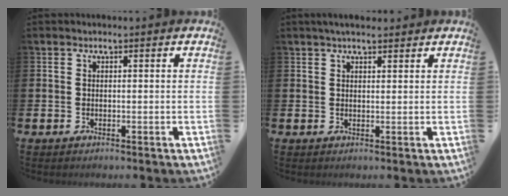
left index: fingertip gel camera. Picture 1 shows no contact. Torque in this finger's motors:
{"motor_torque": [0.45, -0.32, -0.04, 0.02]}